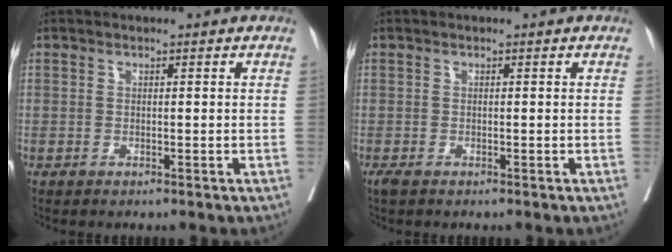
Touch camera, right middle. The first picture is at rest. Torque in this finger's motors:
{"motor_torque": [0.63, -0.36, 0.15, 0.05]}